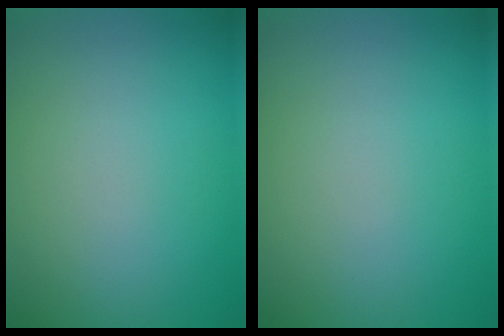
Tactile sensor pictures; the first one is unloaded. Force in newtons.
{"total": 0.0}